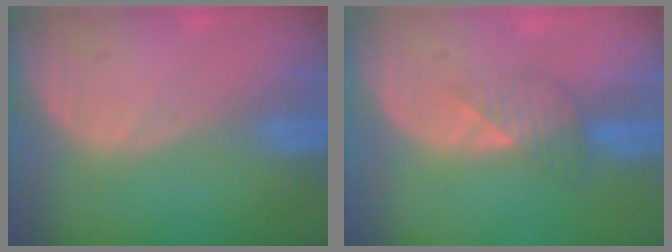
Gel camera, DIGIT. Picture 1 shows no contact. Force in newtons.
{"total": 3.4, "press": 3.2, "slide": 1.2}